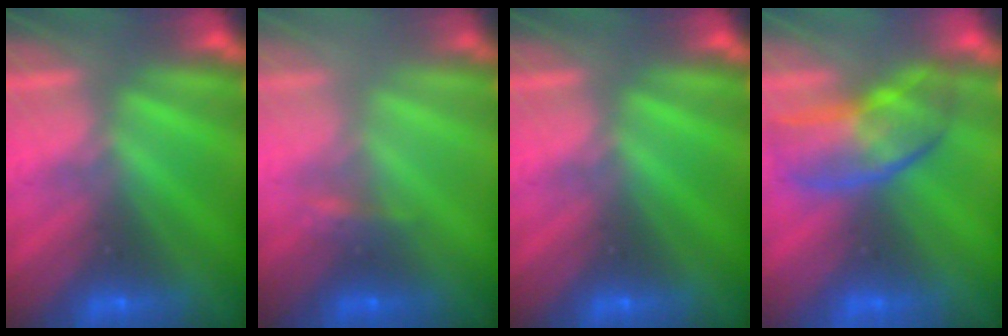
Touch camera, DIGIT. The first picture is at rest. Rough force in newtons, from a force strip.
{"total": 2.2}
{"total": 0.0}
{"total": 2.7}